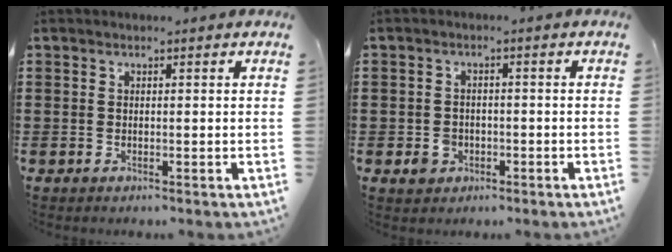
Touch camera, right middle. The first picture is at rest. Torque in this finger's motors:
{"motor_torque": [0.31, -0.37, 0.00, 0.01]}